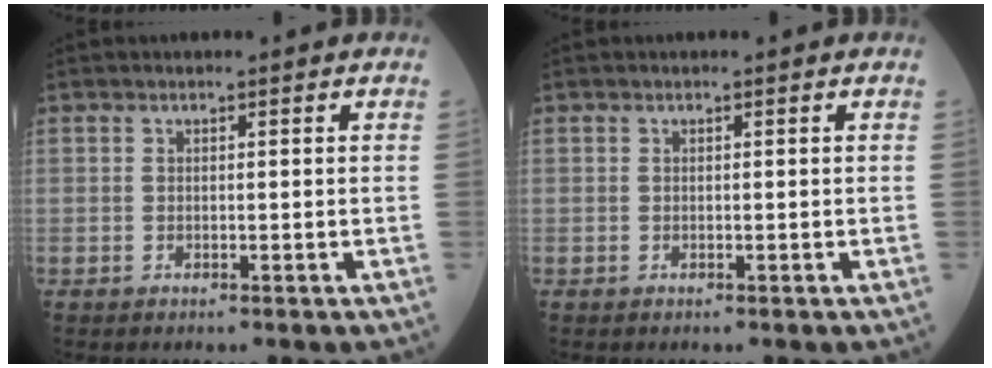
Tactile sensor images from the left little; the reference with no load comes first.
{"total": 0.0}